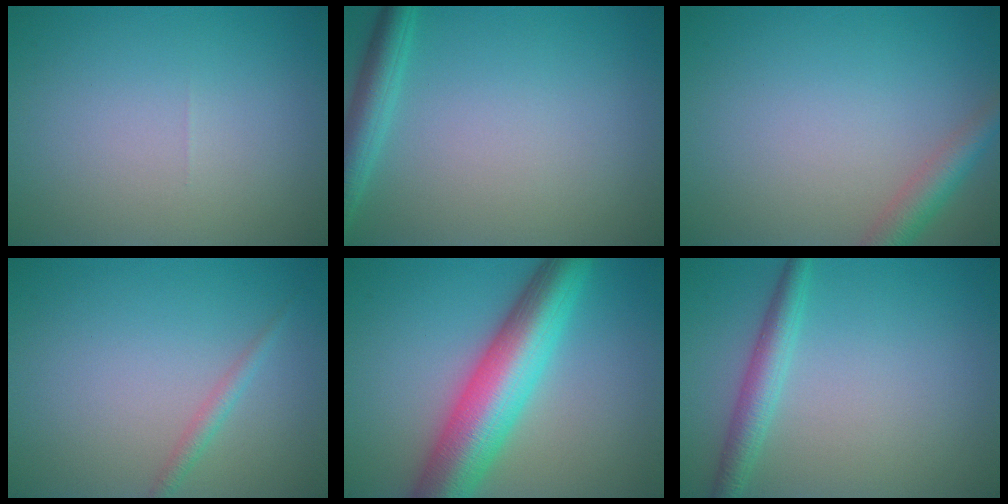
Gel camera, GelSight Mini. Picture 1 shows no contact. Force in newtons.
{"total": 3.0, "press": 3.0, "slide": 0.1}
{"total": 2.8, "press": 2.8, "slide": 0.1}
{"total": 1.3, "press": 1.3, "slide": 0.0}
{"total": 9.6, "press": 9.6, "slide": 0.3}
{"total": 2.7, "press": 2.7, "slide": 0.1}